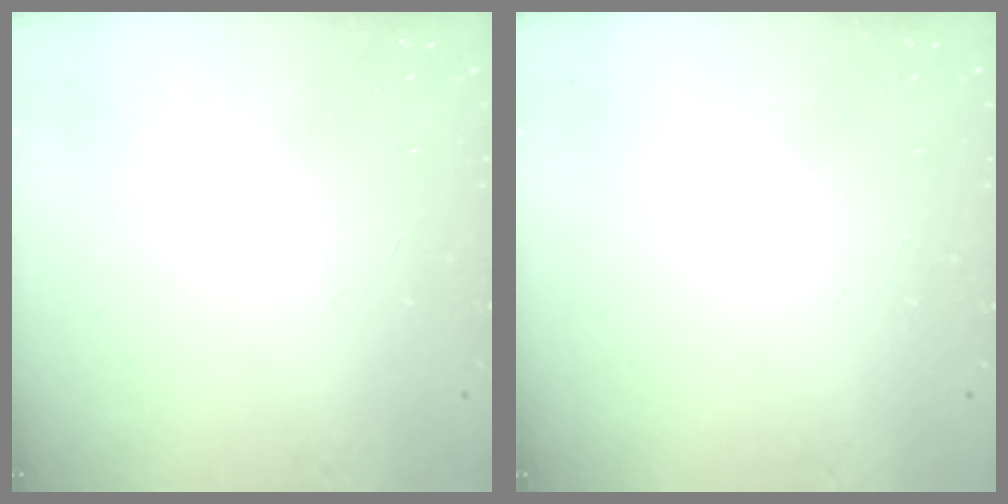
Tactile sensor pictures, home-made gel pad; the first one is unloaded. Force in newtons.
{"total": 1.6, "press": 1.5, "slide": 0.1}